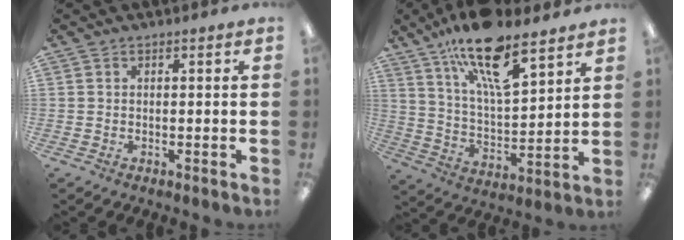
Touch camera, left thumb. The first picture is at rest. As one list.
[{"total": 18.8, "force": [12.9, 6.6, 12.0], "torque": [-0.200, -0.072, 0.218]}]